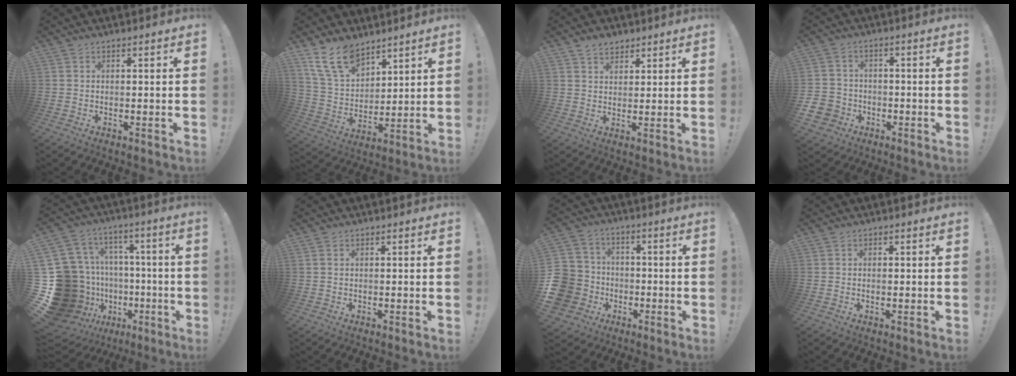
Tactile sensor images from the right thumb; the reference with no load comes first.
{"total": 14.1, "force": [10.4, 7.3, 6.3], "torque": [-0.135, -0.059, 0.202]}
{"total": 4.6, "force": [3.5, 2.9, 1.1], "torque": [-0.013, -0.016, 0.064]}
{"total": 6.5, "force": [-2.8, 5.6, 1.6], "torque": [-0.042, 0.020, -0.053]}
{"total": 22.3, "force": [-5.3, 18.7, 10.9], "torque": [-0.204, 0.004, -0.013]}
{"total": 0.5, "force": [0.3, 0.3, 0.3], "torque": [-0.006, 0.001, 0.007]}
{"total": 14.4, "force": [-4.2, 12.7, 5.4], "torque": [-0.119, 0.038, -0.058]}
{"total": 0.6, "force": [-0.2, 0.1, 0.6], "torque": [-0.006, -0.002, -0.005]}